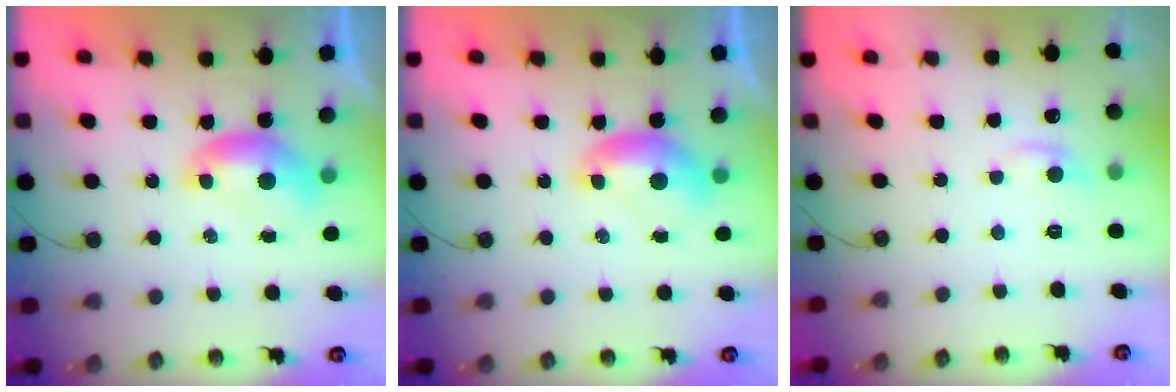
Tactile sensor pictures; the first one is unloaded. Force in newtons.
{"total": 0.0}
{"total": 0.6, "press": 0.3, "slide": 0.6}